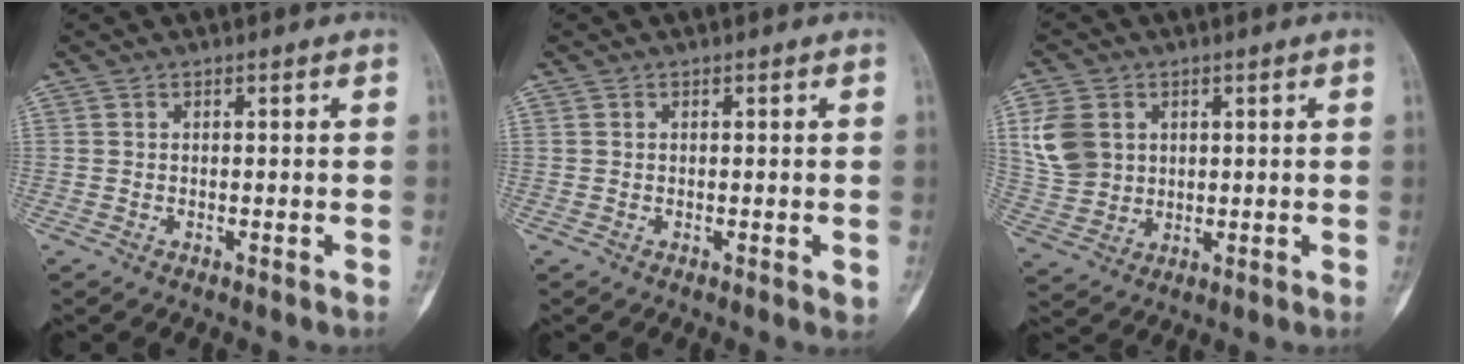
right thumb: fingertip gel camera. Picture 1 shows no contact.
{"total": 1.2, "force": [-0.1, 0.5, 1.1], "torque": [-0.013, -0.002, 0.003]}
{"total": 9.2, "force": [2.7, 7.4, 4.8], "torque": [-0.085, -0.006, 0.059]}